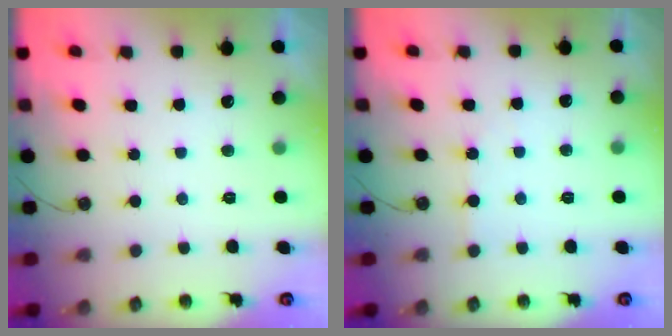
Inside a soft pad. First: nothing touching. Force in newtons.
{"total": 2.7, "press": 2.7, "slide": 0.4}